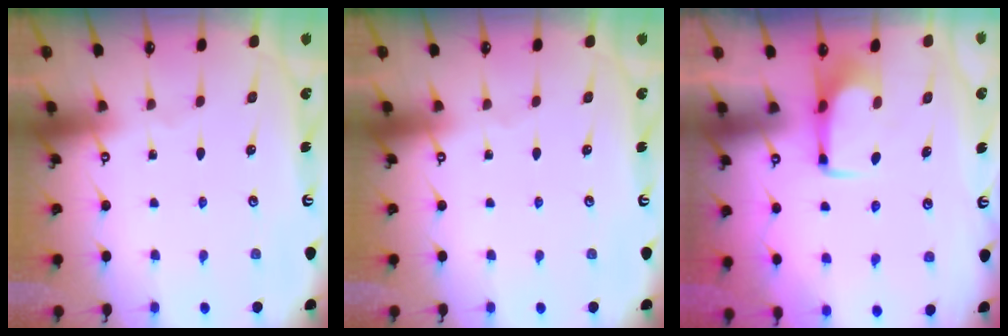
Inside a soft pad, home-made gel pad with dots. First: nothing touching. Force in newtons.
{"total": 0.0}
{"total": 1.7, "press": 1.6, "slide": 0.5}